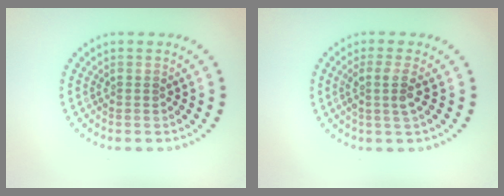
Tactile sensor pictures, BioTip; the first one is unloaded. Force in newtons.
{"total": 2.2, "press": 1.8, "slide": 1.2}